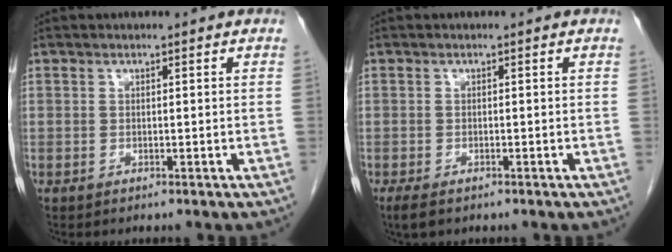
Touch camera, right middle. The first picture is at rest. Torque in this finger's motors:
{"motor_torque": [0.54, -0.17, -0.01, 0.03]}